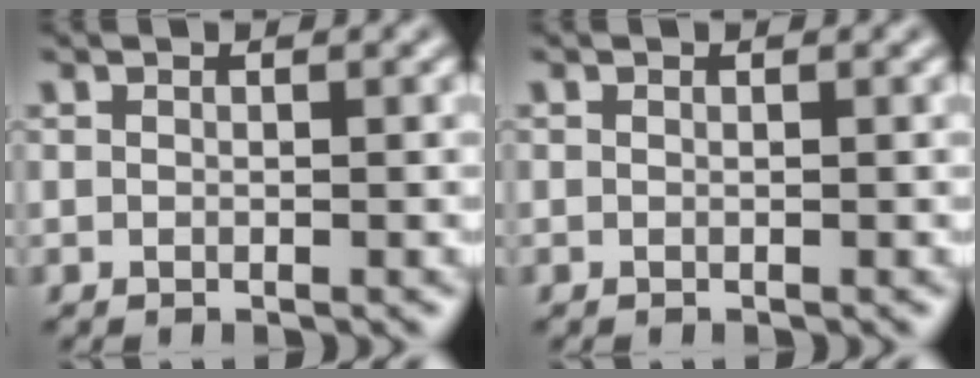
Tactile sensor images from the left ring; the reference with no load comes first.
{"total": 0.0}